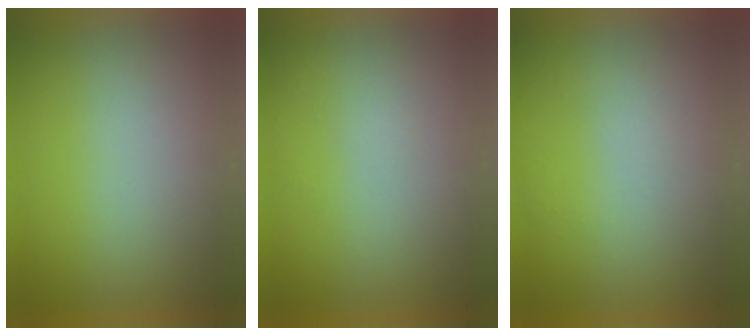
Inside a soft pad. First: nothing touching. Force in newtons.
{"total": 1.0}
{"total": 1.1}